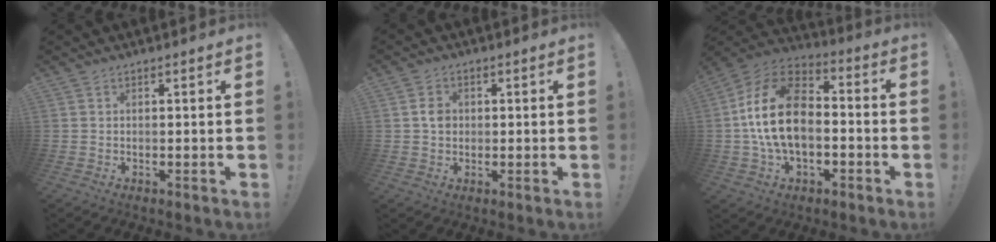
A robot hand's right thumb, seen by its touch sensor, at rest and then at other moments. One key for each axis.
{"total": 3.8, "fx": -0.1, "fy": 3.2, "fz": 2.0, "tx": -0.014, "ty": 0.001, "tz": -0.005}
{"total": 21.2, "fx": -0.1, "fy": 13.8, "fz": 16.0, "tx": -0.288, "ty": 0.031, "tz": 0.005}